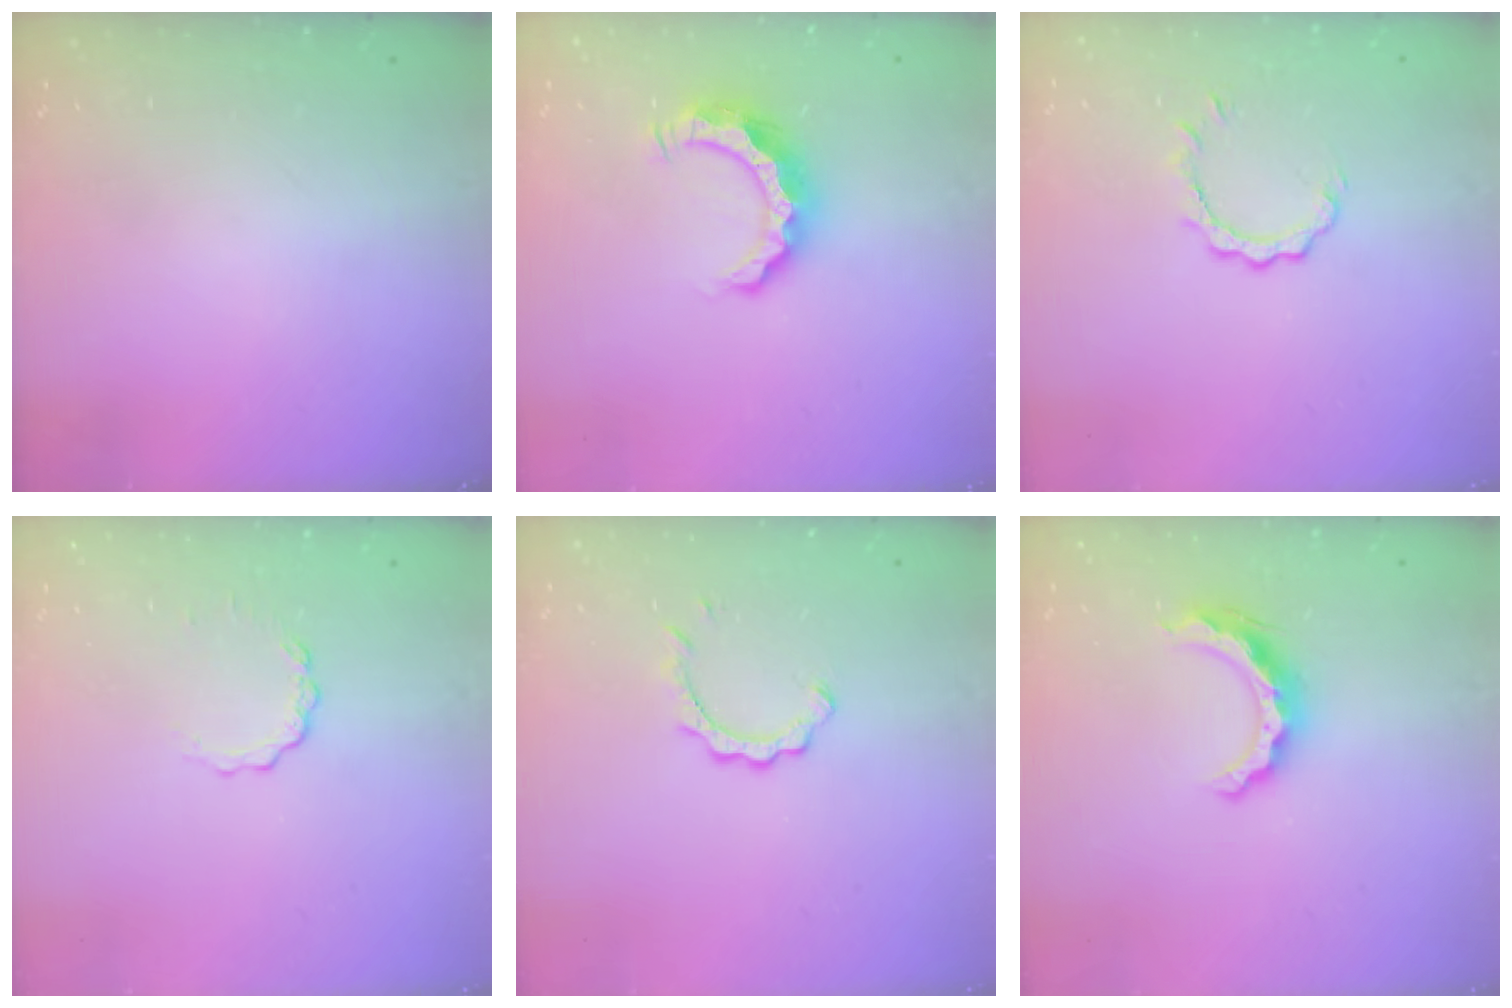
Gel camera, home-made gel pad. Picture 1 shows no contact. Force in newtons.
{"total": 8.5, "press": 8.5, "slide": 0.4}
{"total": 3.7, "press": 3.7, "slide": 0.3}
{"total": 3.2, "press": 3.1, "slide": 0.2}
{"total": 4.6, "press": 4.6, "slide": 0.4}
{"total": 10.0, "press": 9.9, "slide": 1.4}